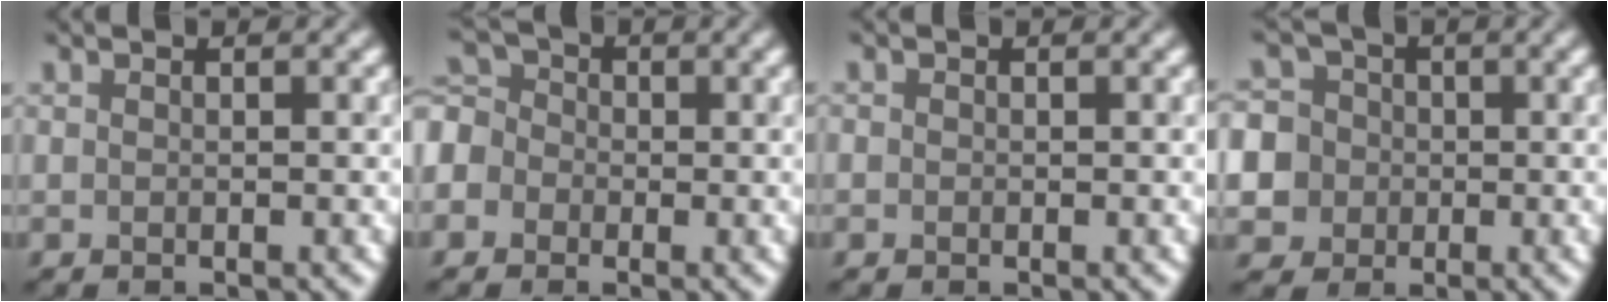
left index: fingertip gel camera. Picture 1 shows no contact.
{"total": 4.7, "force": [-2.0, 4.1, 1.3], "torque": [-0.025, 0.014, -0.050]}
{"total": 0.0}
{"total": 8.3, "force": [-2.1, 7.8, 1.7], "torque": [-0.053, 0.006, -0.067]}